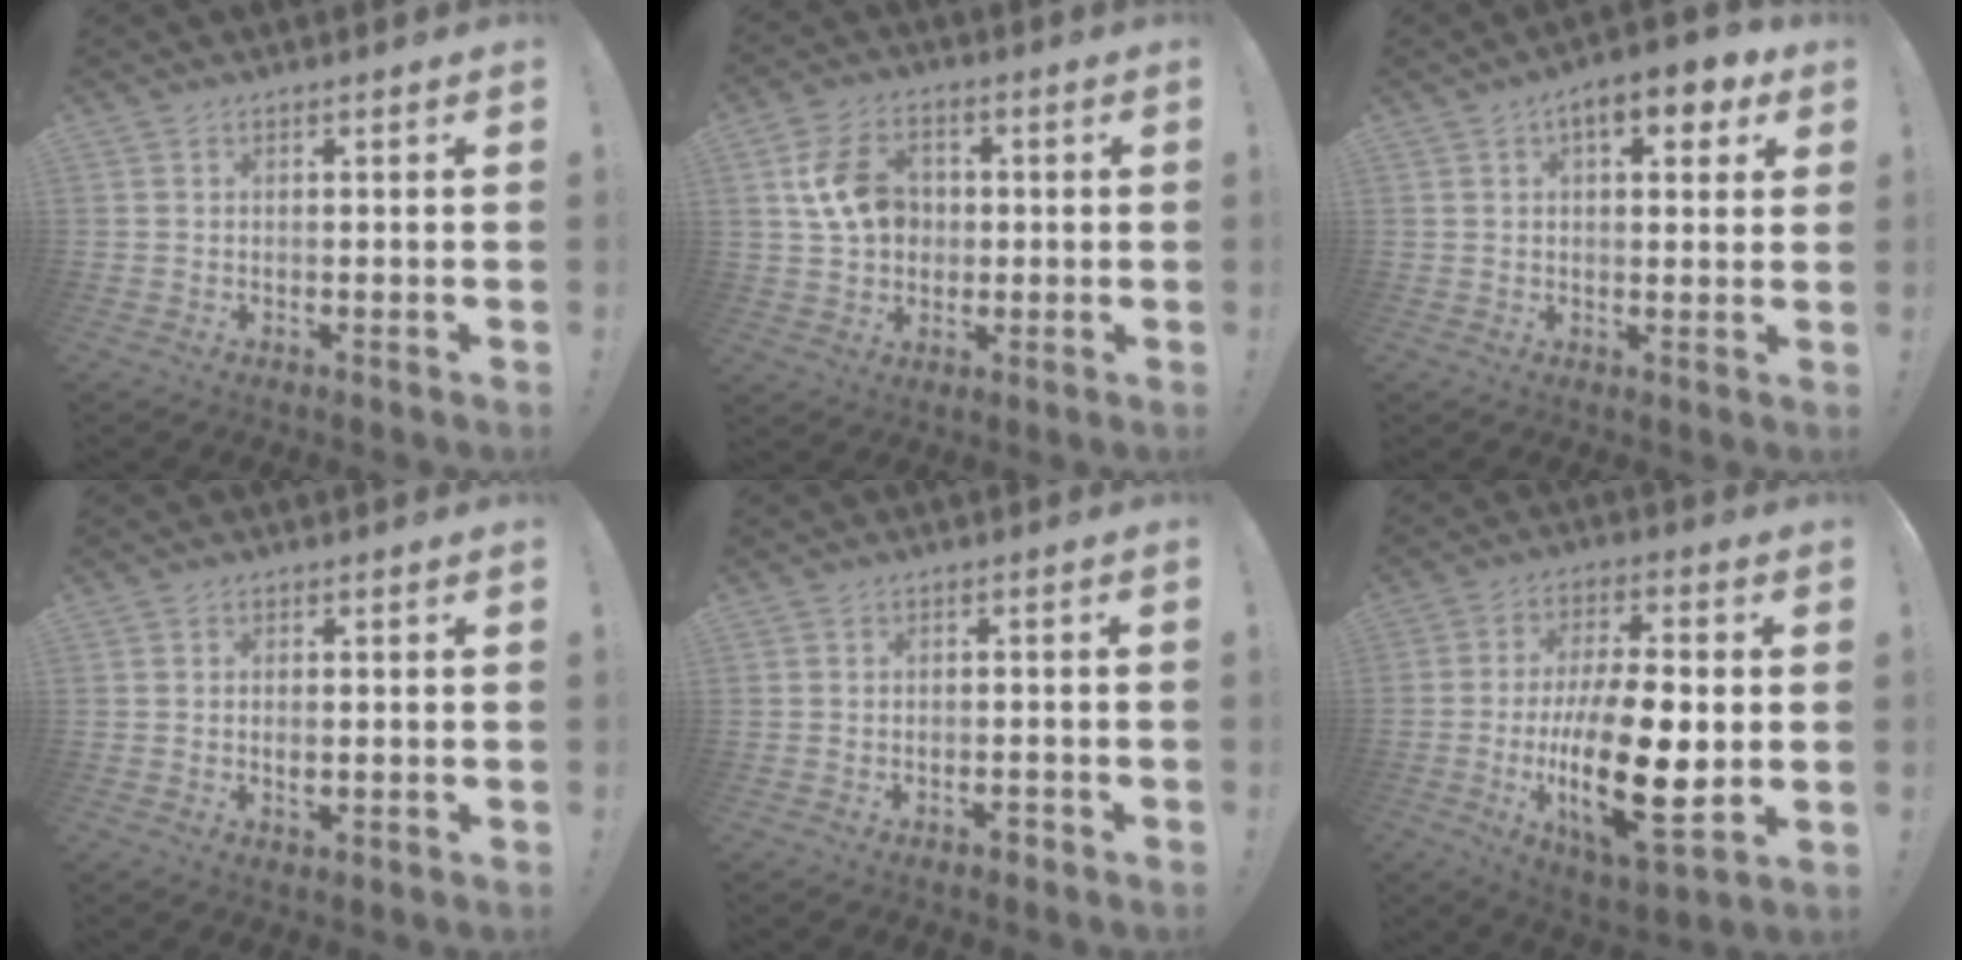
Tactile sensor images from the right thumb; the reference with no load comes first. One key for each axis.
{"total": 12.6, "fx": 2.1, "fy": 10.1, "fz": 7.3, "tx": -0.122, "ty": 0.008, "tz": 0.046}
{"total": 8.5, "fx": 3.9, "fy": 3.8, "fz": 6.5, "tx": -0.075, "ty": -0.011, "tz": 0.060}
{"total": 1.8, "fx": -0.2, "fy": 1.0, "fz": 1.5, "tx": -0.021, "ty": 0.001, "tz": -0.004}
{"total": 1.7, "fx": -1.4, "fy": 0.5, "fz": 0.9, "tx": -0.011, "ty": 0.007, "tz": -0.023}
{"total": 22.1, "fx": -3.0, "fy": 8.9, "fz": 20.0, "tx": -0.368, "ty": -0.002, "tz": -0.044}